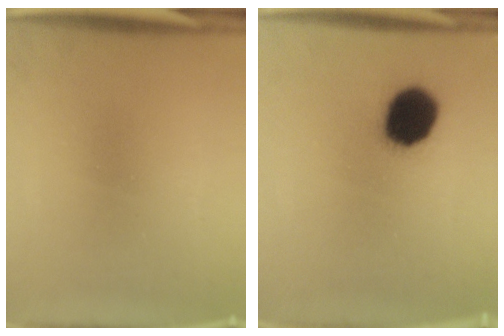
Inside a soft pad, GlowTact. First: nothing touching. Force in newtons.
{"total": 14.1}